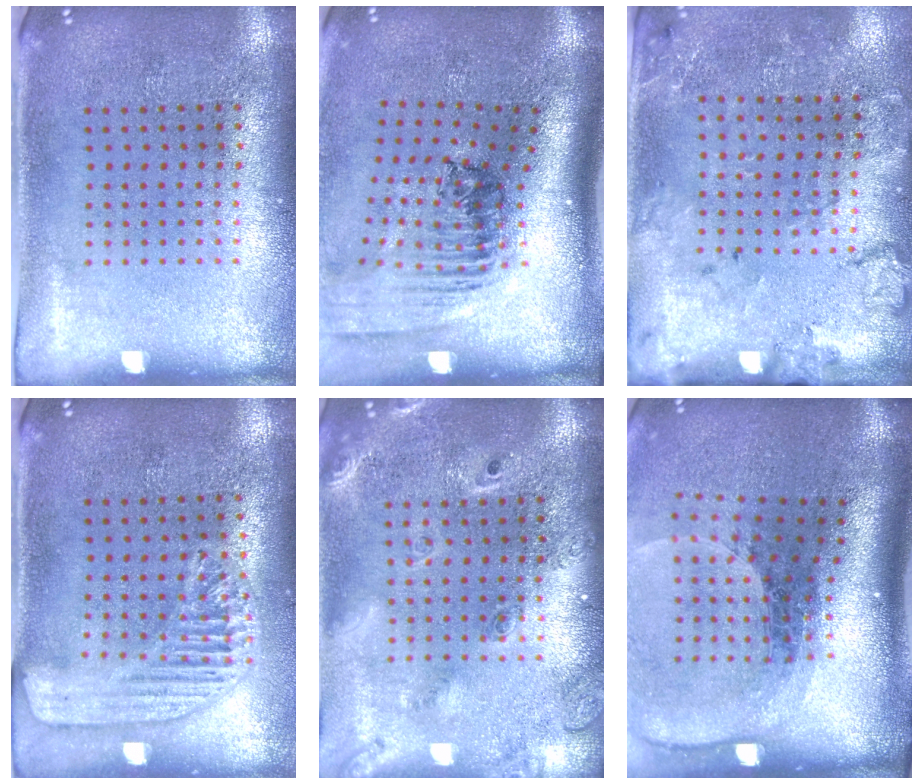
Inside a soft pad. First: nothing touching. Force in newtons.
{"total": 2.4, "press": 1.7, "slide": 1.7}
{"total": 1.8, "press": 1.6, "slide": 0.8}
{"total": 1.7, "press": 1.6, "slide": 0.5}
{"total": 2.3, "press": 1.8, "slide": 1.3}
{"total": 2.4, "press": 1.7, "slide": 1.7}